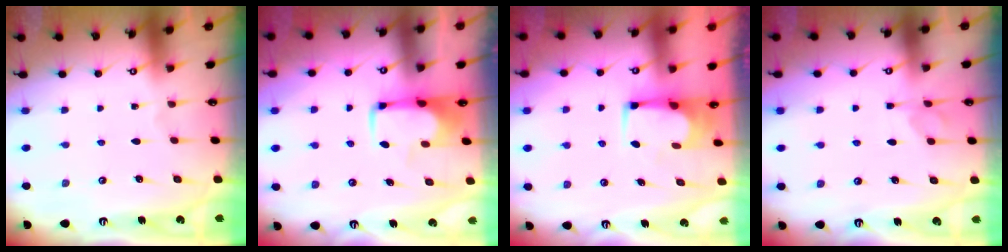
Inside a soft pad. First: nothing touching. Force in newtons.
{"total": 1.8, "press": 1.7, "slide": 0.5}
{"total": 2.2, "press": 2.2, "slide": 0.1}
{"total": 1.9, "press": 1.7, "slide": 0.8}